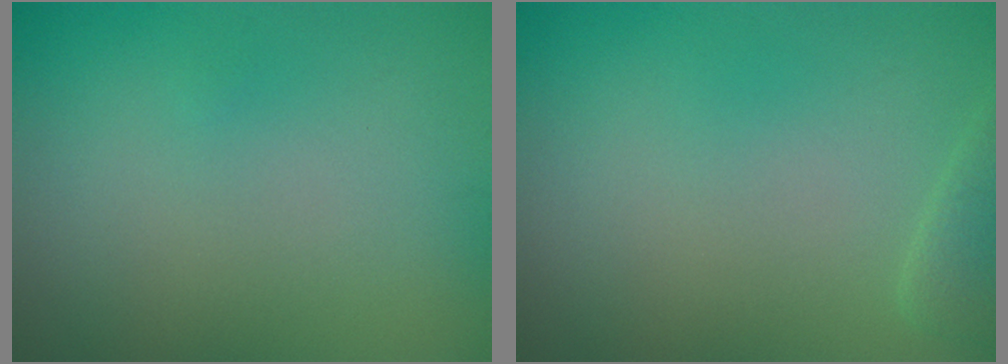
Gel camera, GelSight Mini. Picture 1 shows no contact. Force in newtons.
{"total": 1.5, "press": 1.5, "slide": 0.1}